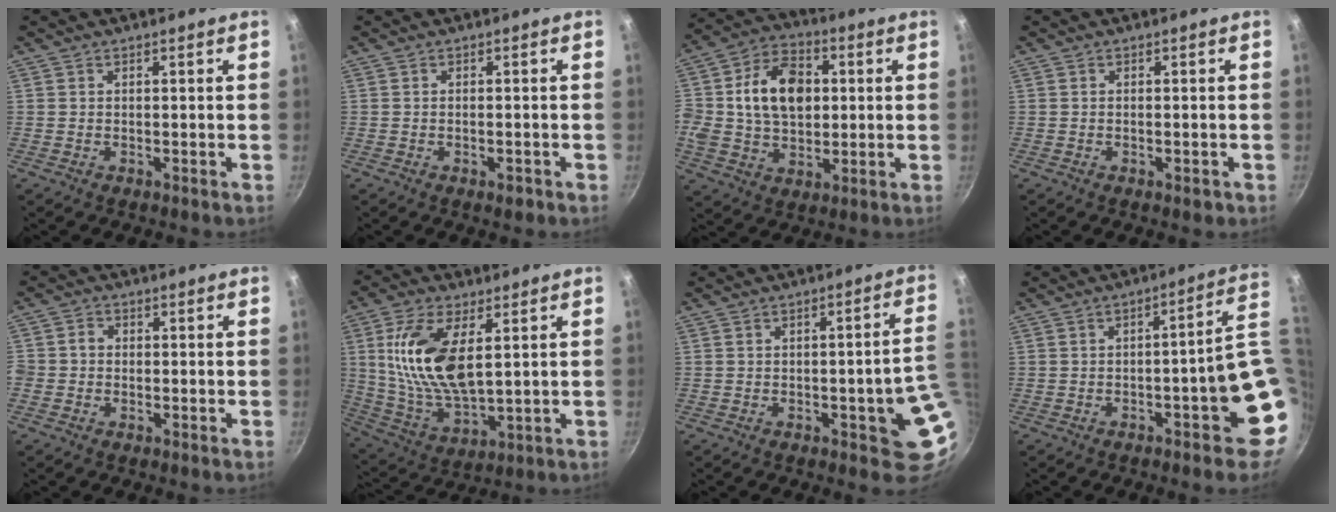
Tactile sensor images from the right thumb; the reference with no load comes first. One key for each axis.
{"total": 2.1, "fx": -1.1, "fy": 0.8, "fz": 1.6, "tx": -0.027, "ty": 0.003, "tz": -0.015}
{"total": 16.8, "fx": 2.1, "fy": 12.0, "fz": 11.5, "tx": -0.182, "ty": 0.020, "tz": 0.026}
{"total": 1.6, "fx": -0.7, "fy": 0.6, "fz": 1.4, "tx": -0.023, "ty": 0.001, "tz": -0.010}
{"total": 2.7, "fx": -0.7, "fy": 2.4, "fz": 1.0, "tx": -0.009, "ty": 0.012, "tz": -0.020}
{"total": 16.2, "fx": 4.1, "fy": 7.7, "fz": 13.6, "tx": -0.262, "ty": -0.020, "tz": 0.086}
{"total": 10.5, "fx": -2.1, "fy": 3.0, "fz": 9.8, "tx": -0.080, "ty": 0.021, "tz": -0.024}
{"total": 12.8, "fx": -1.5, "fy": 2.9, "fz": 12.4, "tx": -0.126, "ty": 0.024, "tz": -0.013}